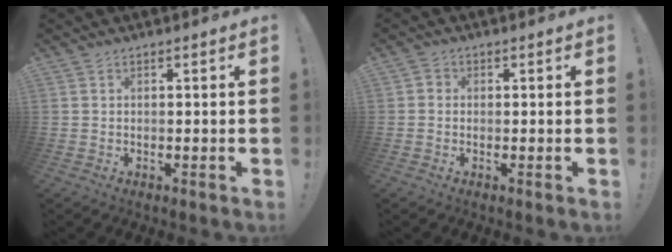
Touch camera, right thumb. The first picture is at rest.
{"total": 1.6, "force": [-0.5, 1.4, 0.7], "torque": [-0.016, 0.008, -0.009]}